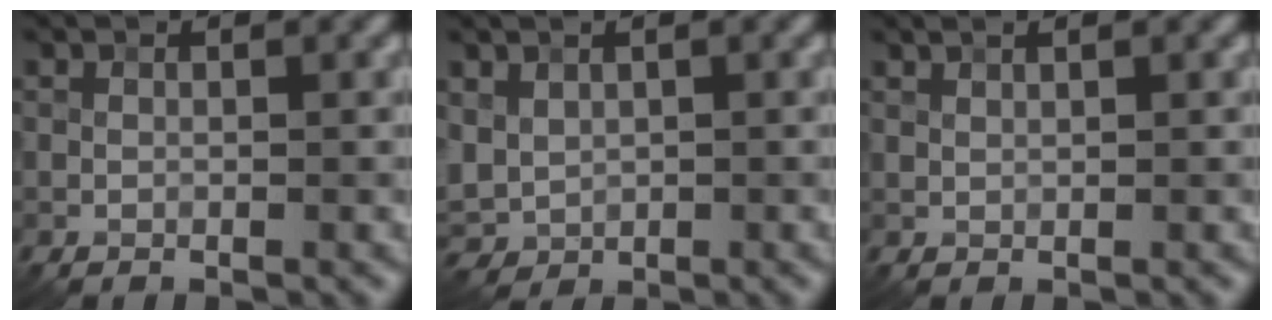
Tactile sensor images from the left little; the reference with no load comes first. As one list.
[{"total": 3.0, "force": [0.6, 2.4, 1.7], "torque": [-0.042, 0.000, 0.014]}, {"total": 0.9, "force": [0.8, 0.0, 0.2], "torque": [-0.007, 0.000, 0.016]}]